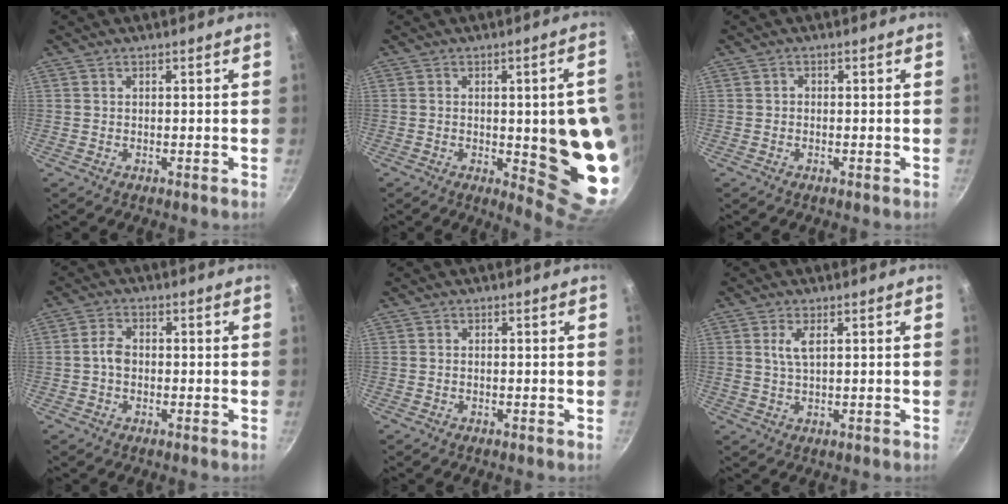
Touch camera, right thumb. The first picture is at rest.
{"total": 16.5, "force": [-1.6, 5.0, 15.6], "torque": [-0.148, -0.001, -0.014]}
{"total": 0.6, "force": [-0.2, 0.5, 0.2], "torque": [-0.002, 0.002, -0.005]}
{"total": 3.2, "force": [-0.5, 2.3, 2.2], "torque": [-0.036, 0.015, -0.014]}
{"total": 0.0}
{"total": 3.4, "force": [1.1, 1.2, 3.0], "torque": [-0.058, -0.004, 0.024]}